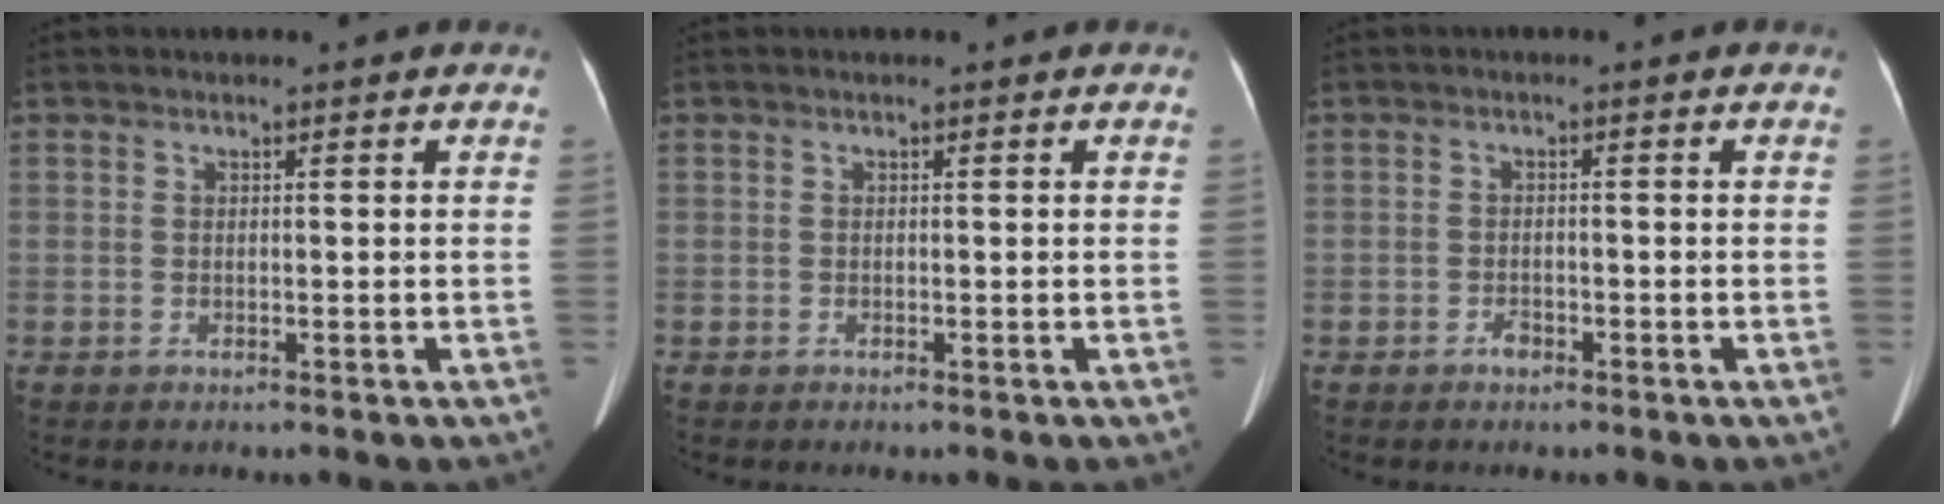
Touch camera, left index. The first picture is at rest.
{"total": 0.0}
{"total": 1.3, "force": [-1.0, 0.7, 0.5], "torque": [-0.007, 0.003, -0.014]}